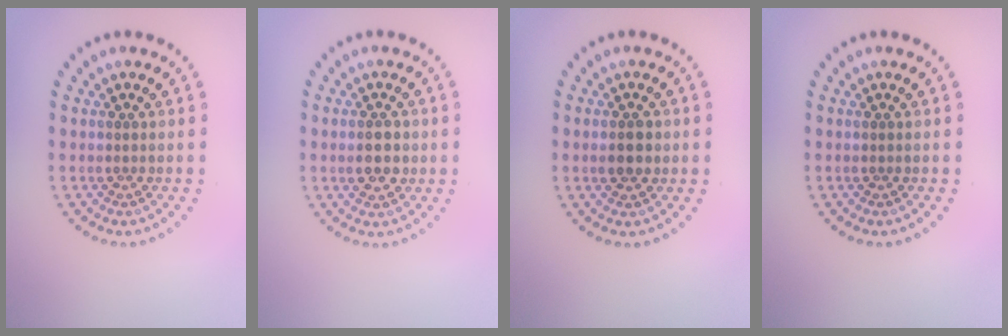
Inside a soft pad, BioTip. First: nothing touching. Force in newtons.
{"total": 2.7, "press": 2.7, "slide": 0.1}
{"total": 2.3, "press": 2.3, "slide": 0.1}
{"total": 0.0}